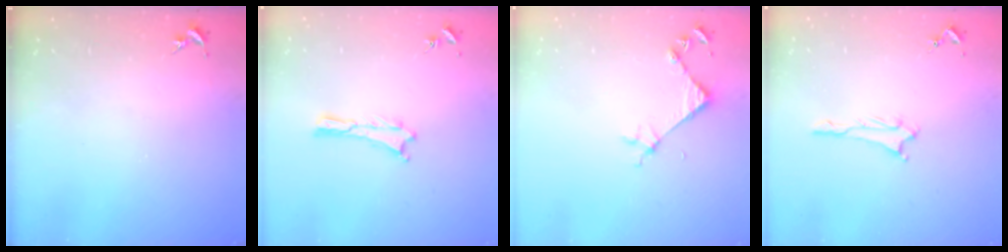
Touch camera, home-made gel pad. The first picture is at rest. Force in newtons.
{"total": 0.0}
{"total": 4.2, "press": 4.2, "slide": 0.3}
{"total": 1.1, "press": 1.0, "slide": 0.1}